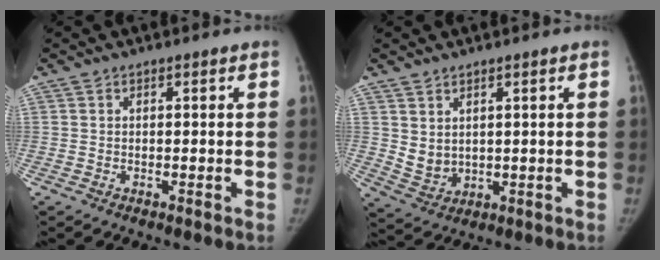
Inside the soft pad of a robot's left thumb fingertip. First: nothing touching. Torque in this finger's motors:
{"motor_torque": [0.02, 0.02, 0.31, -0.33, -0.02]}